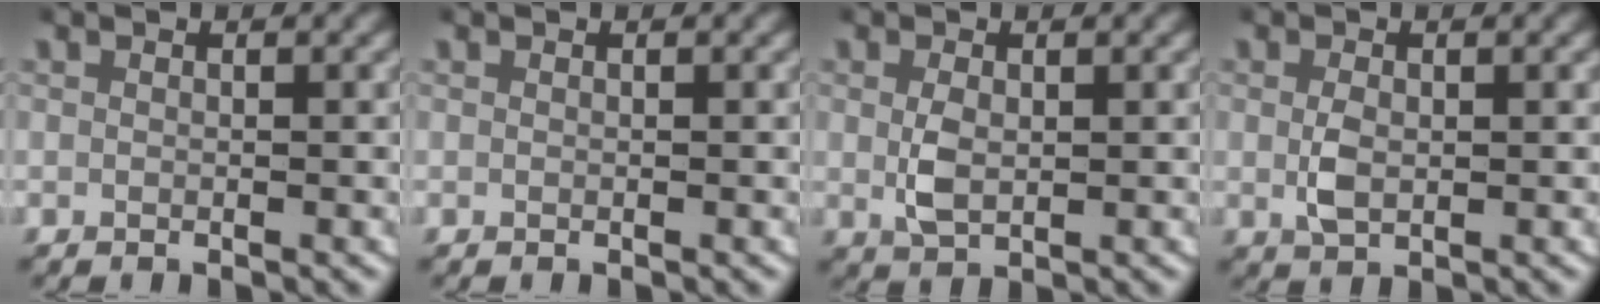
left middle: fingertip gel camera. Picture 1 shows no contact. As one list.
[{"total": 0.0}, {"total": 2.4, "force": [0.1, 1.4, 1.9], "torque": [-0.047, -0.009, 0.010]}, {"total": 2.1, "force": [0.0, 1.2, 1.7], "torque": [-0.042, -0.008, 0.007]}]